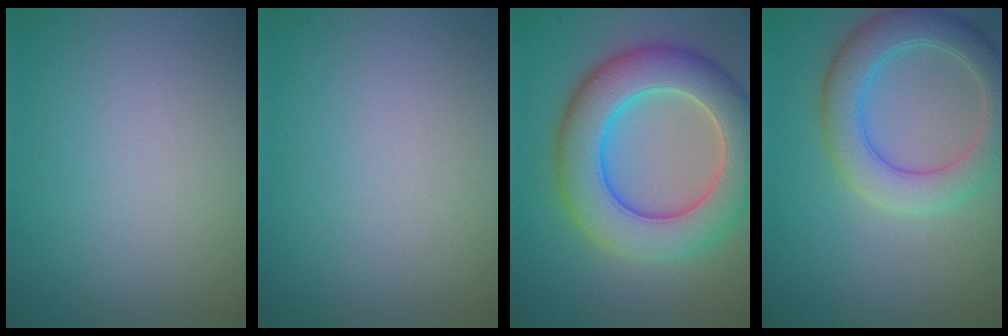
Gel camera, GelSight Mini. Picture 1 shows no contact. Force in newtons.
{"total": 0.0}
{"total": 9.3, "press": 9.2, "slide": 0.7}
{"total": 5.3, "press": 5.3, "slide": 0.5}